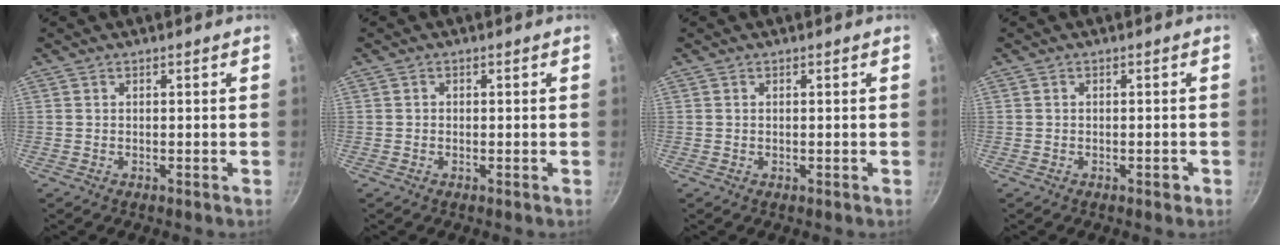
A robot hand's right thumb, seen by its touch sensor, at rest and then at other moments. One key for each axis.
{"total": 0.5, "fx": -0.1, "fy": 0.5, "fz": 0.2, "tx": -0.001, "ty": 0.002, "tz": -0.003}
{"total": 0.0}
{"total": 1.2, "fx": -0.6, "fy": 0.7, "fz": 0.7, "tx": -0.006, "ty": 0.009, "tz": -0.006}